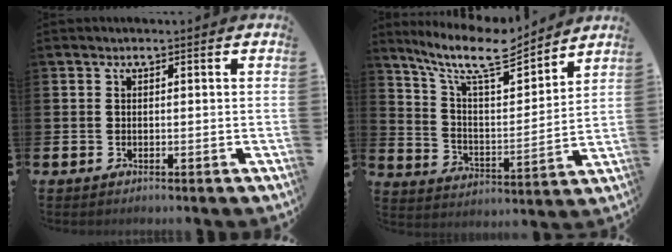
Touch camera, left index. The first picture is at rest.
{"total": 10.7, "force": [9.1, 2.2, 5.1], "torque": [-0.115, -0.057, 0.155]}